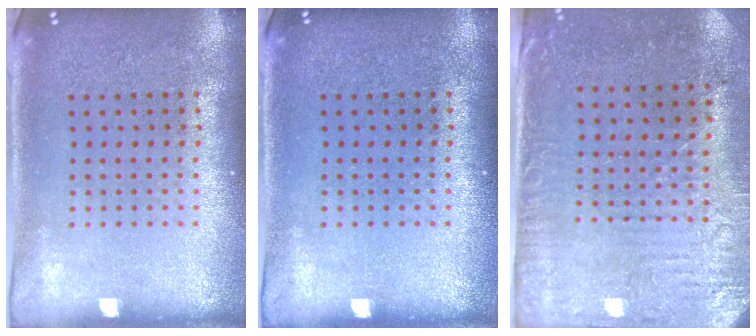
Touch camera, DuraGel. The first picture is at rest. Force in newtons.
{"total": 0.0}
{"total": 3.1, "press": 2.5, "slide": 1.8}